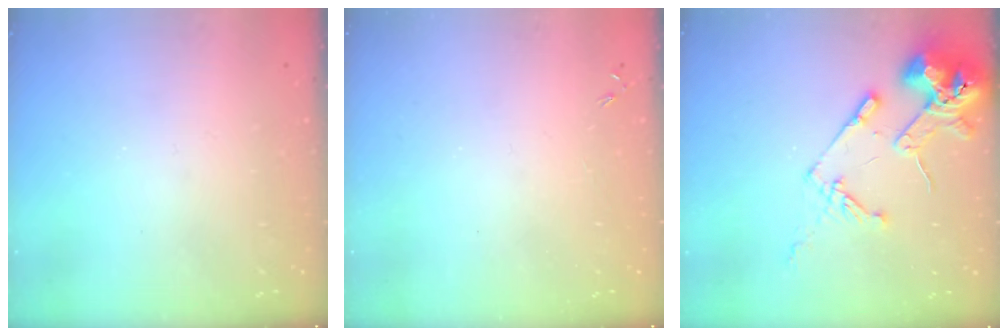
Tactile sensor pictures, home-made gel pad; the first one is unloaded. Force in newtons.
{"total": 0.0}
{"total": 14.3, "press": 14.2, "slide": 2.0}